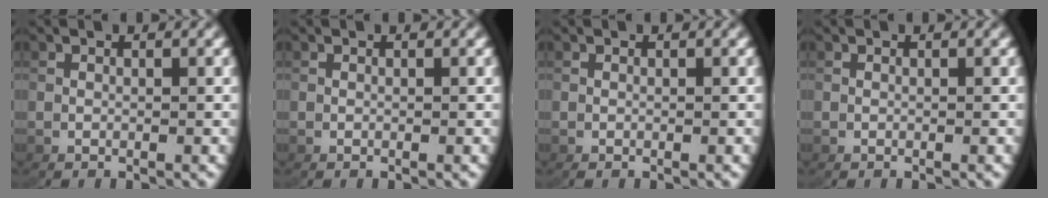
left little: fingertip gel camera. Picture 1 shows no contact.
{"total": 0.0}
{"total": 0.0}
{"total": 0.0}